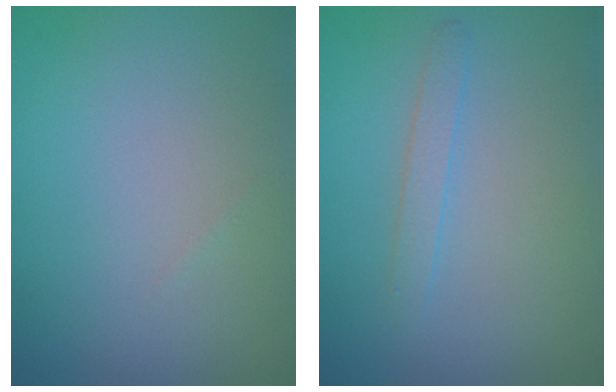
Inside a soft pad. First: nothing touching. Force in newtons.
{"total": 1.3, "press": 1.3, "slide": 0.1}